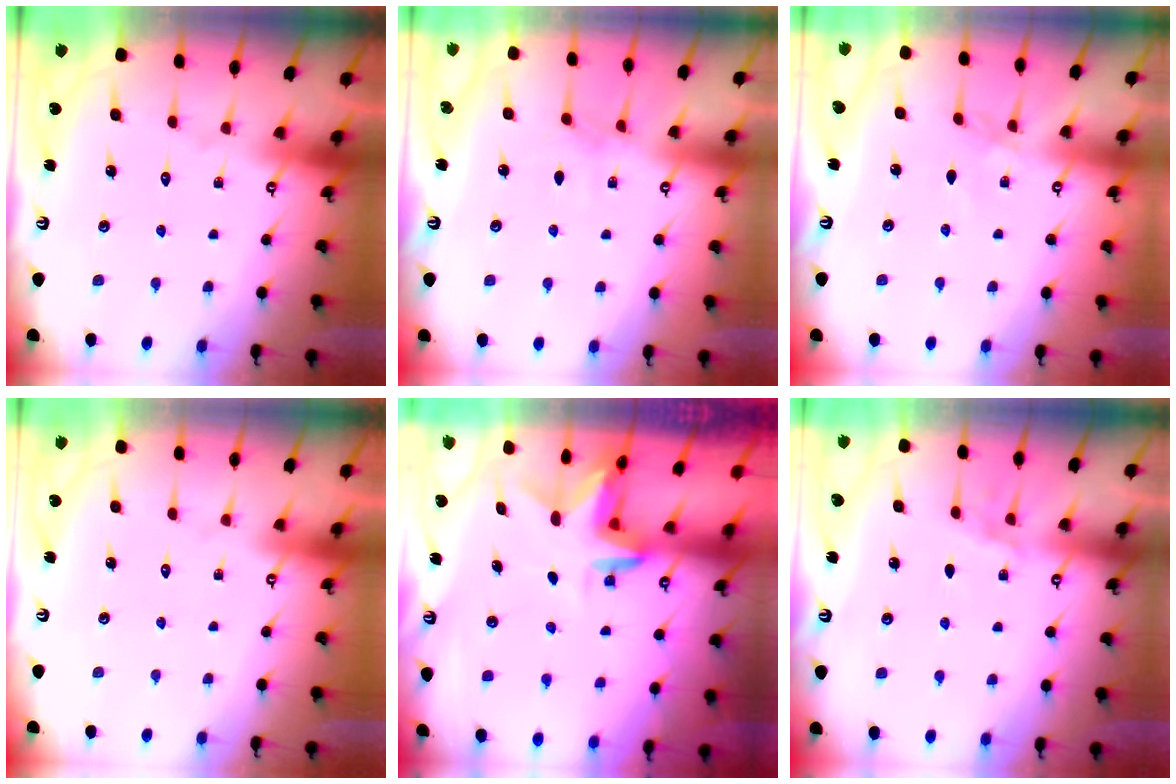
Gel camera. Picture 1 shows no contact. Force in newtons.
{"total": 4.5, "press": 4.5, "slide": 0.6}
{"total": 2.5, "press": 2.5, "slide": 0.5}
{"total": 0.0}
{"total": 2.8, "press": 2.8, "slide": 0.1}
{"total": 5.0, "press": 4.3, "slide": 2.6}